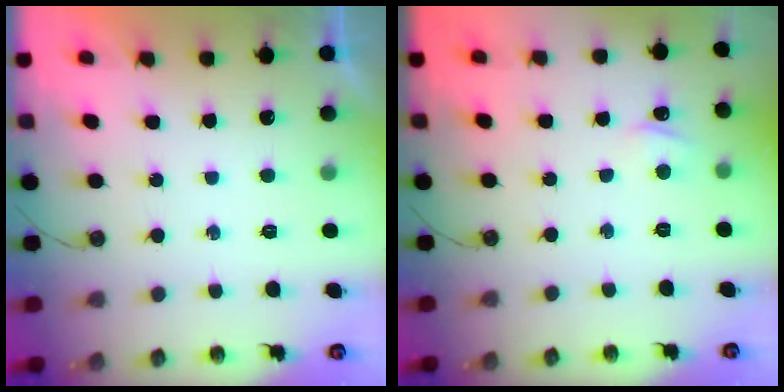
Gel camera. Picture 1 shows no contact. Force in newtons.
{"total": 2.3, "press": 2.2, "slide": 0.3}